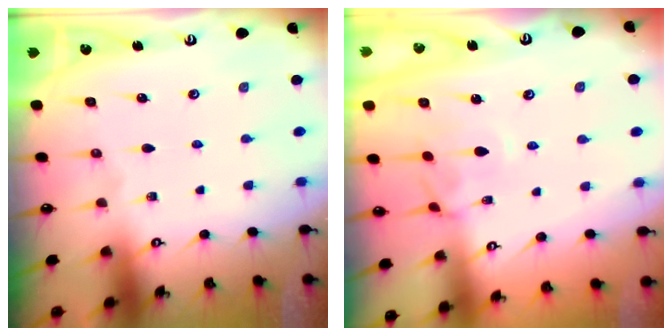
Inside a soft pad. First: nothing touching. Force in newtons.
{"total": 2.7, "press": 2.6, "slide": 0.5}